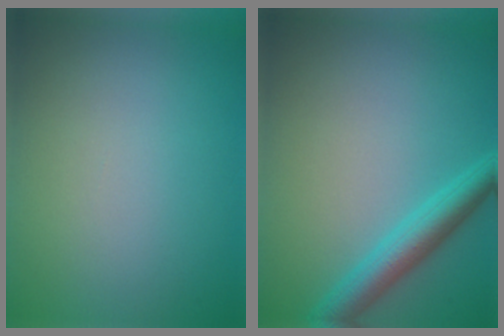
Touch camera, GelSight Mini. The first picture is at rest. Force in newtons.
{"total": 4.1, "press": 4.1, "slide": 0.2}